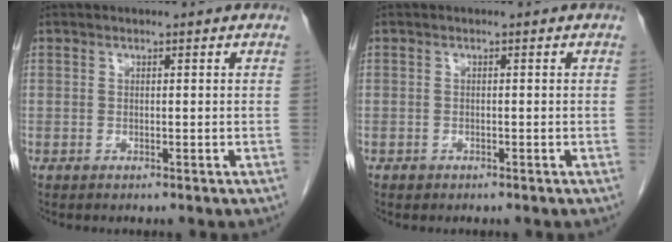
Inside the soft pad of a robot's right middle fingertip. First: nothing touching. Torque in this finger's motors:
{"motor_torque": [0.10, -0.04, -0.02, 0.01]}